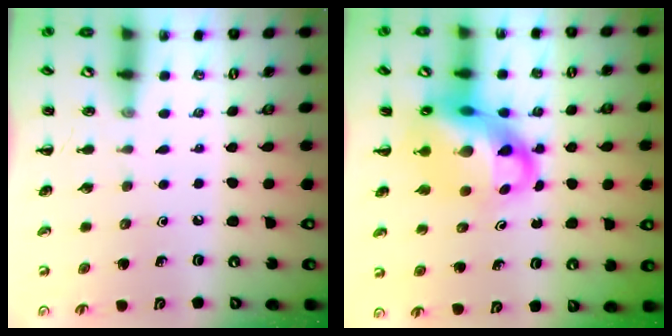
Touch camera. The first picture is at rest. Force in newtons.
{"total": 14.5, "press": 14.0, "slide": 3.5}